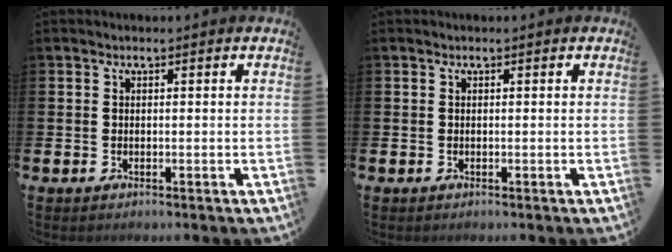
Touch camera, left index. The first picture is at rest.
{"total": 0.0}